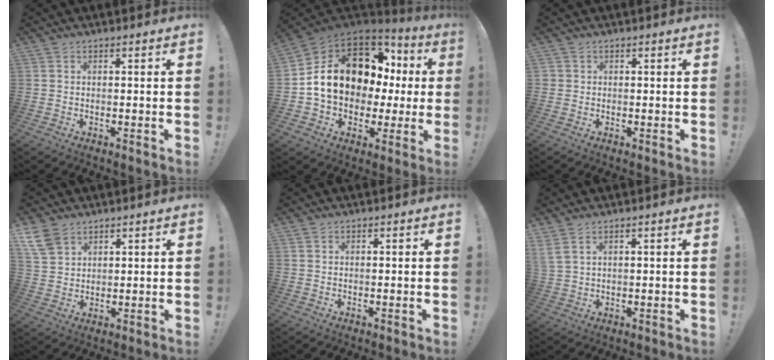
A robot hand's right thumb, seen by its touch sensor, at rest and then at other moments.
{"total": 17.3, "force": [4.3, 12.8, 10.8], "torque": [-0.162, -0.015, 0.103]}
{"total": 1.0, "force": [0.1, 1.0, 0.1], "torque": [-0.007, 0.003, 0.004]}
{"total": 5.6, "force": [3.9, 3.4, 2.3], "torque": [-0.044, -0.014, 0.079]}
{"total": 1.0, "force": [-0.5, -0.6, -0.6], "torque": [0.009, 0.004, -0.010]}
{"total": 4.0, "force": [2.6, 0.8, 3.0], "torque": [-0.059, -0.014, 0.052]}